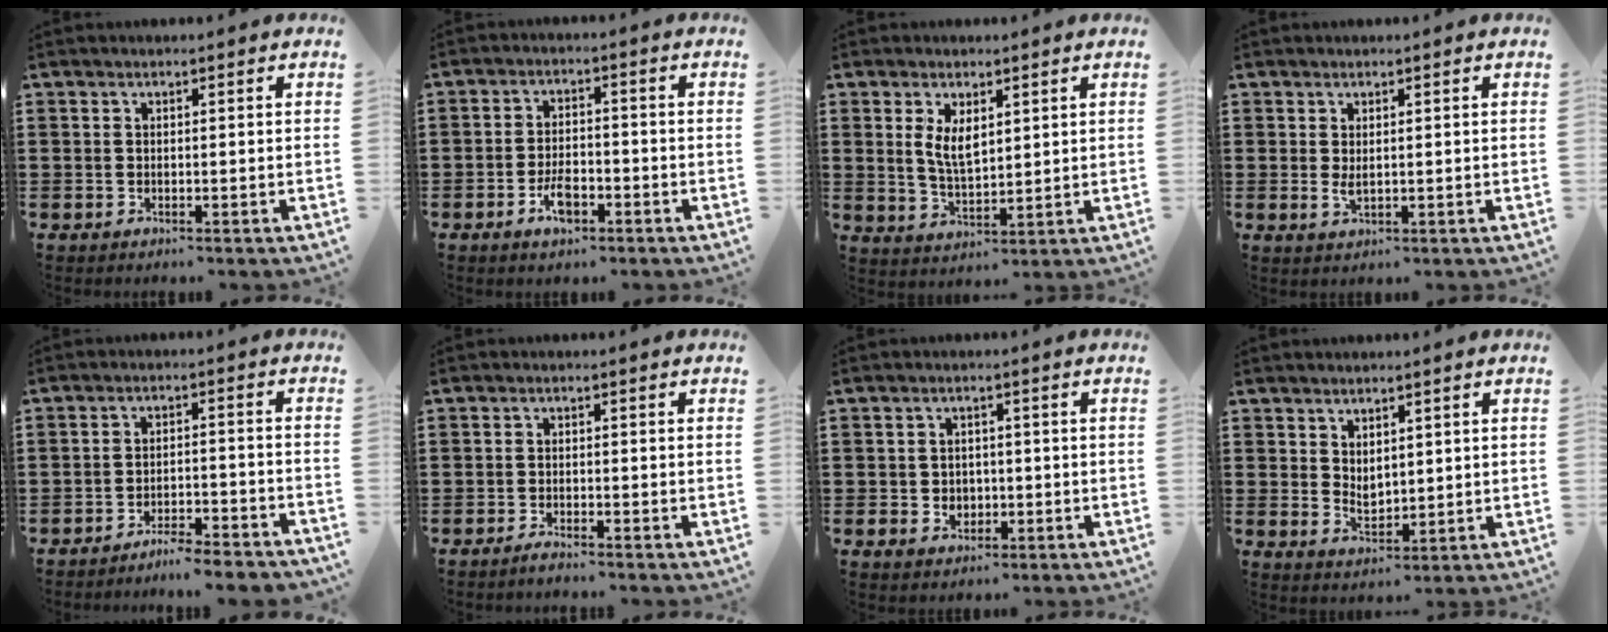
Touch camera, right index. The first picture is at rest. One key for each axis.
{"total": 4.5, "fx": -2.2, "fy": 2.1, "fz": 3.4, "tx": -0.070, "ty": 0.003, "tz": -0.043}
{"total": 4.7, "fx": 1.6, "fy": 2.3, "fz": 3.8, "tx": -0.071, "ty": 0.002, "tz": 0.026}
{"total": 1.6, "fx": 0.3, "fy": 0.6, "fz": 1.4, "tx": -0.027, "ty": 0.001, "tz": 0.006}
{"total": 4.1, "fx": -4.0, "fy": -0.2, "fz": 0.9, "tx": -0.018, "ty": 0.000, "tz": -0.082}
{"total": 1.3, "fx": -1.3, "fy": -0.1, "fz": 0.3, "tx": -0.008, "ty": -0.001, "tz": -0.024}
{"total": 2.7, "fx": -0.6, "fy": 2.5, "fz": 0.6, "tx": -0.022, "ty": 0.006, "tz": -0.016}
{"total": 2.8, "fx": 2.0, "fy": 1.7, "fz": 1.0, "tx": -0.025, "ty": 0.003, "tz": 0.037}